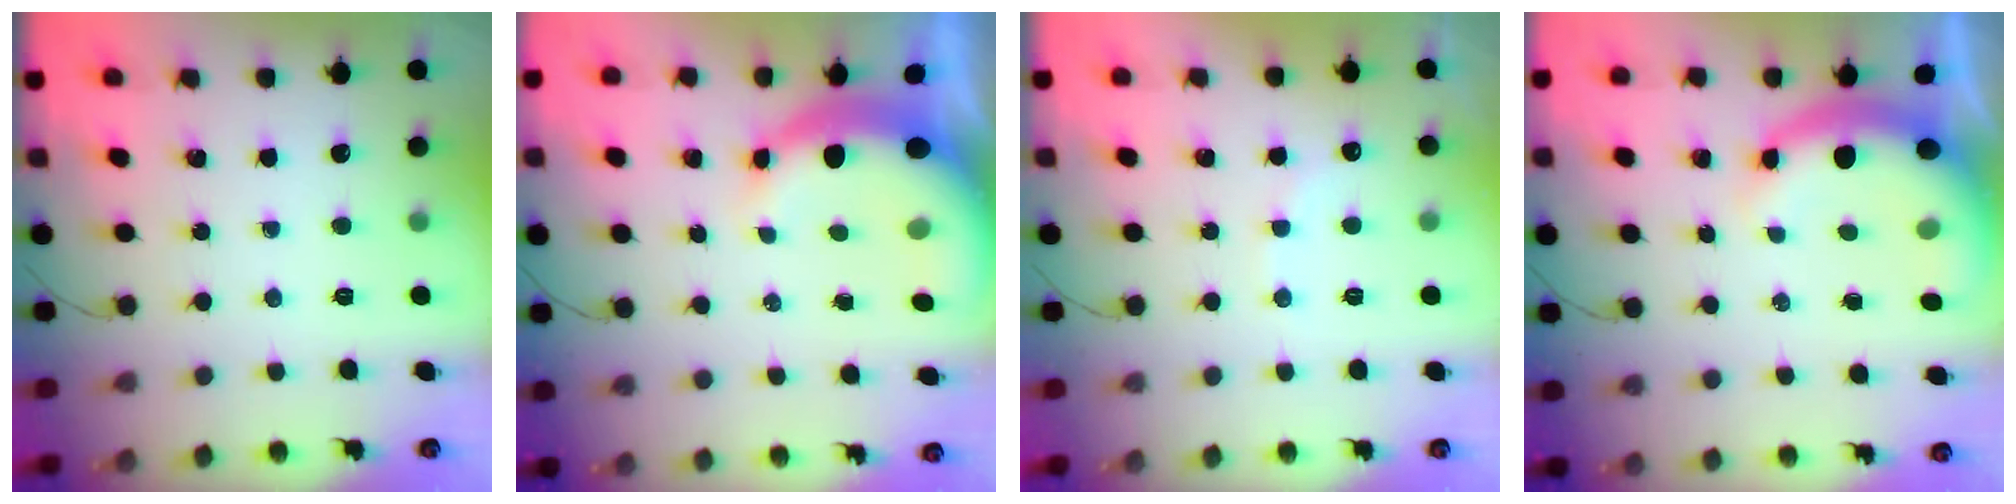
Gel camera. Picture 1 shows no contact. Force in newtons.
{"total": 9.4, "press": 9.2, "slide": 1.9}
{"total": 6.8, "press": 6.7, "slide": 1.3}
{"total": 8.9, "press": 8.7, "slide": 1.8}